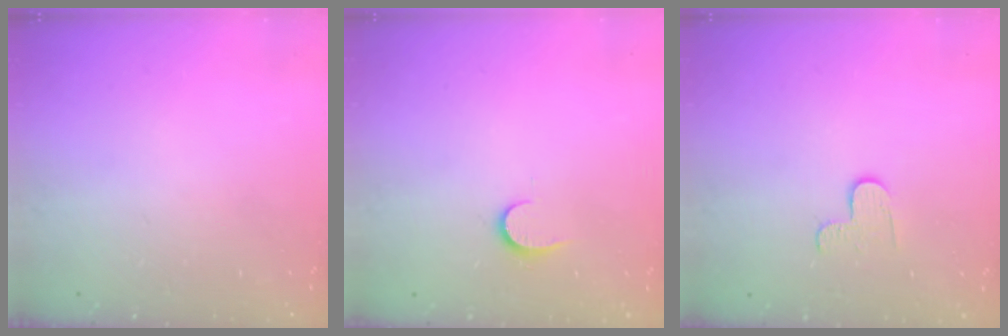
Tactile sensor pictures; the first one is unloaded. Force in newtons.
{"total": 6.7, "press": 6.7, "slide": 0.6}
{"total": 2.9, "press": 2.9, "slide": 0.3}